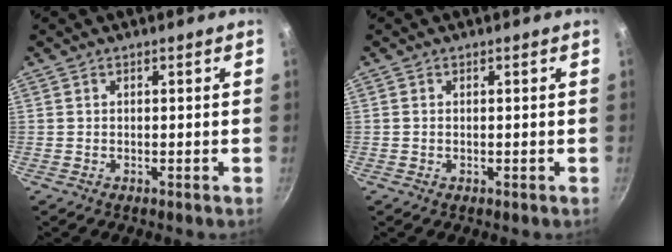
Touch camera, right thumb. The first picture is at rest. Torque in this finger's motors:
{"motor_torque": [-0.21, 0.08, -0.40, 0.33, 0.10]}